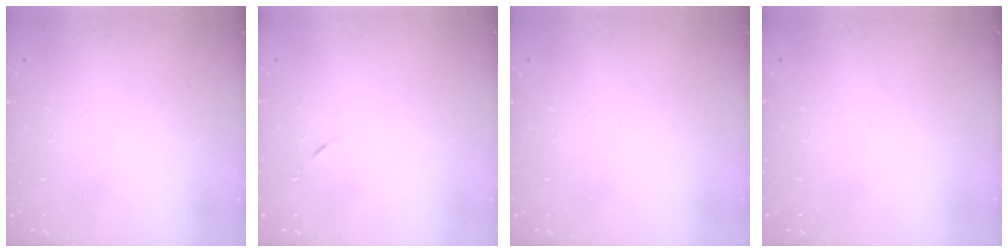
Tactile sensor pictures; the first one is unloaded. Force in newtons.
{"total": 3.8, "press": 3.6, "slide": 1.1}
{"total": 0.0}
{"total": 0.0}